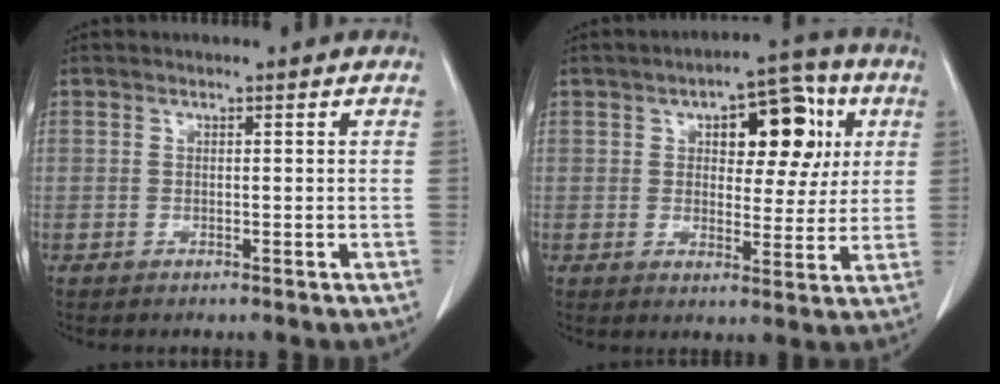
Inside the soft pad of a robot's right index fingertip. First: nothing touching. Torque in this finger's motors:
{"motor_torque": [0.29, 0.15, 0.20, 0.06]}